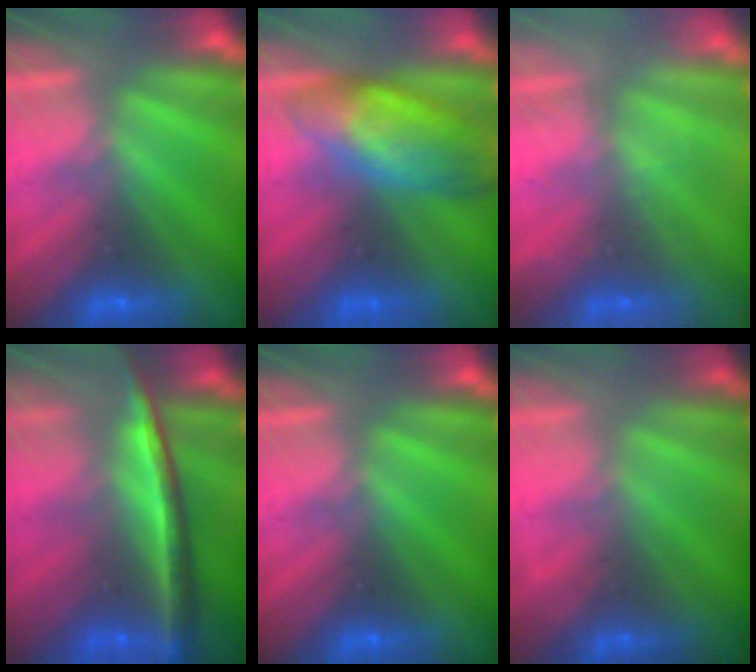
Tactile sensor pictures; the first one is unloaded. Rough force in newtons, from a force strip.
{"total": 6.7}
{"total": 2.4}
{"total": 7.4}
{"total": 0.0}
{"total": 1.7}